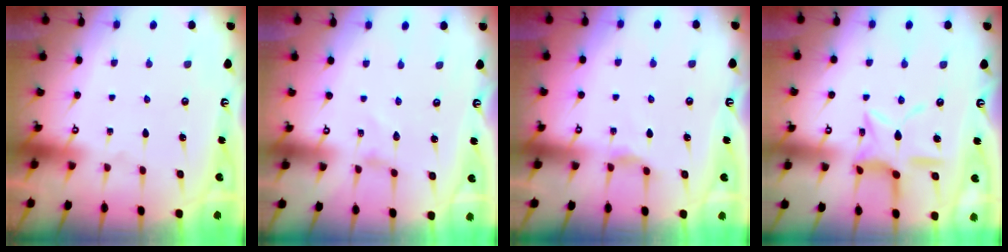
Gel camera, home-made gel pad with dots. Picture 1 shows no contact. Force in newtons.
{"total": 0.0}
{"total": 2.4, "press": 2.4, "slide": 0.4}
{"total": 12.4, "press": 12.4, "slide": 0.9}